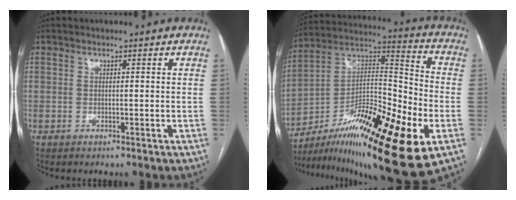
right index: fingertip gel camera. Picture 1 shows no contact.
{"total": 25.5, "force": [-12.5, 3.8, 21.9], "torque": [-0.333, -0.002, -0.201]}